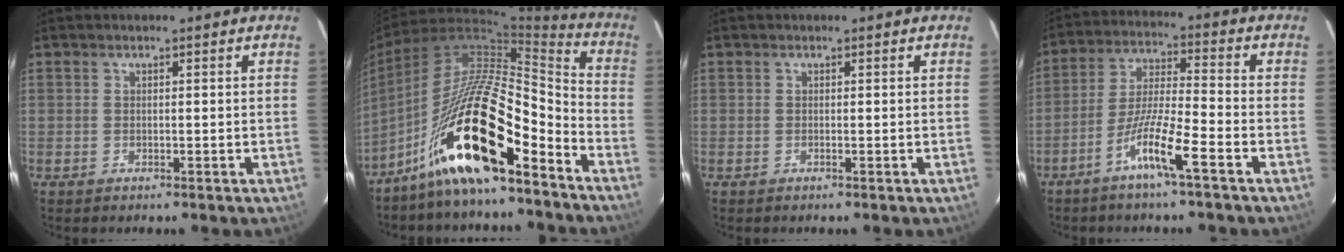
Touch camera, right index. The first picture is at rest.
{"total": 18.4, "force": [-11.1, 3.5, 14.2], "torque": [-0.273, 0.013, -0.196]}
{"total": 0.0}
{"total": 8.9, "force": [-5.1, -0.2, 7.3], "torque": [-0.142, -0.003, -0.101]}